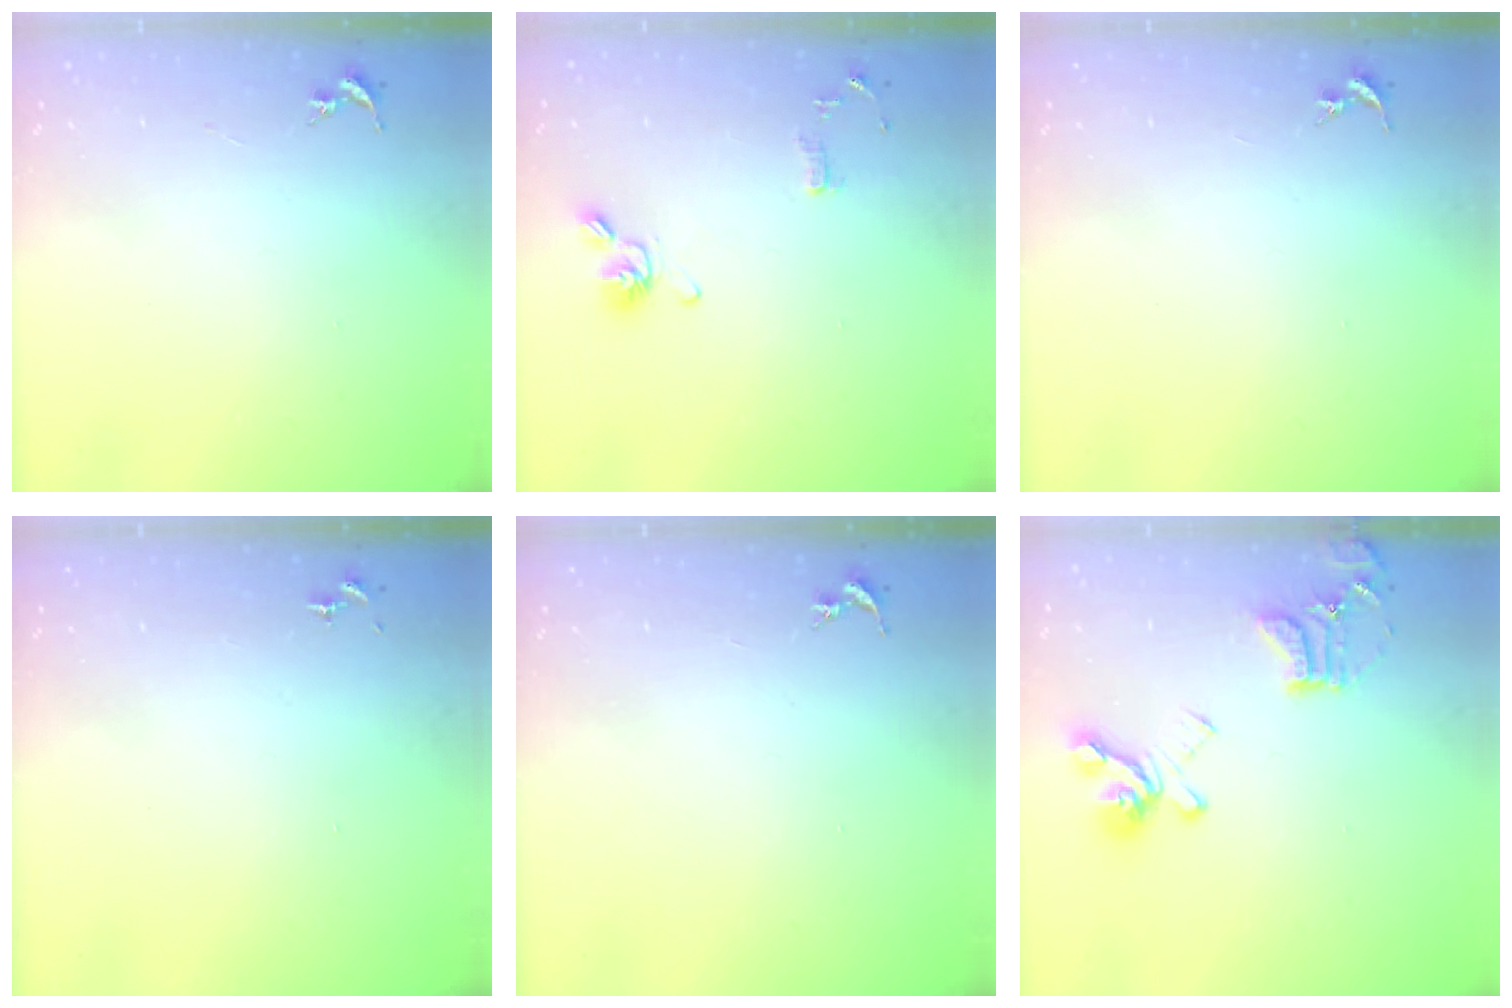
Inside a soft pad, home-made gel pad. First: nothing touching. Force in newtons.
{"total": 10.8, "press": 10.6, "slide": 1.9}
{"total": 0.0}
{"total": 0.0}
{"total": 0.0}
{"total": 18.0, "press": 17.9, "slide": 1.9}